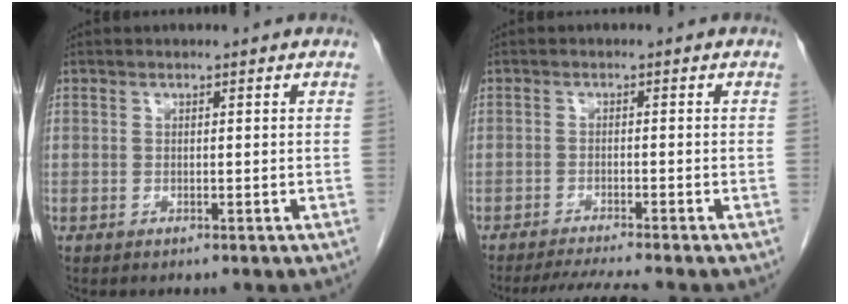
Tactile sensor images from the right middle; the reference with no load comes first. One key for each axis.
{"total": 5.1, "fx": -4.6, "fy": -1.2, "fz": 2.0, "tx": -0.034, "ty": -0.019, "tz": -0.076}